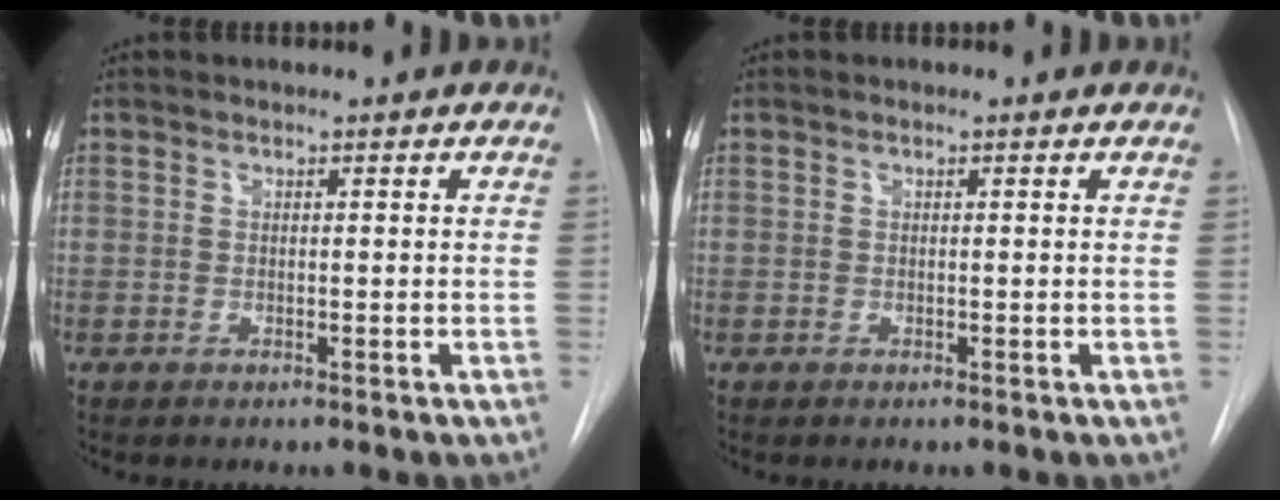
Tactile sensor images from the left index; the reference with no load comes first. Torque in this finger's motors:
{"motor_torque": [-0.15, 0.08, -0.02, -0.01]}